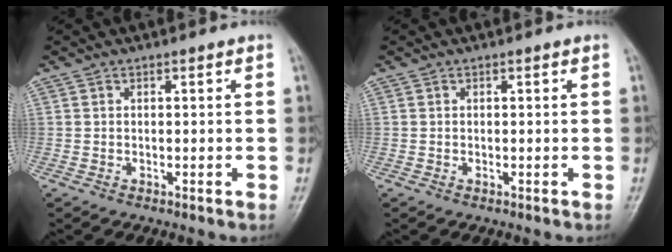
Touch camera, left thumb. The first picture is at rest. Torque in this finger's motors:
{"motor_torque": [-0.03, -0.05, -0.06, 0.03, 0.00]}